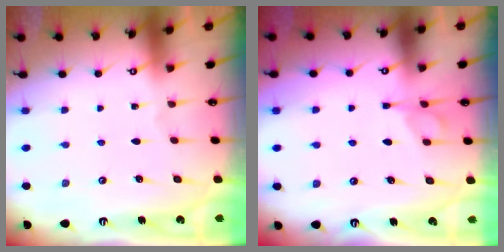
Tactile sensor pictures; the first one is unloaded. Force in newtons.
{"total": 6.1, "press": 6.0, "slide": 0.9}